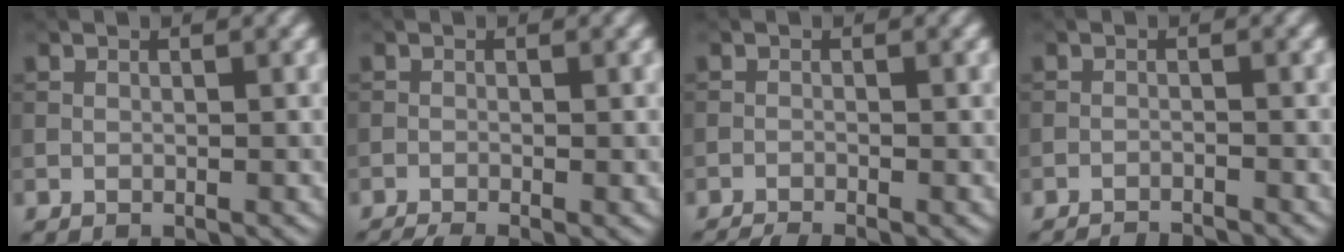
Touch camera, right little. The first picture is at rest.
{"total": 2.4, "force": [-1.8, 0.3, 1.5], "torque": [-0.028, -0.004, -0.038]}
{"total": 2.3, "force": [-1.9, 0.2, 1.2], "torque": [-0.024, -0.003, -0.041]}
{"total": 3.7, "force": [-3.6, 0.5, 0.9], "torque": [-0.014, -0.005, -0.055]}